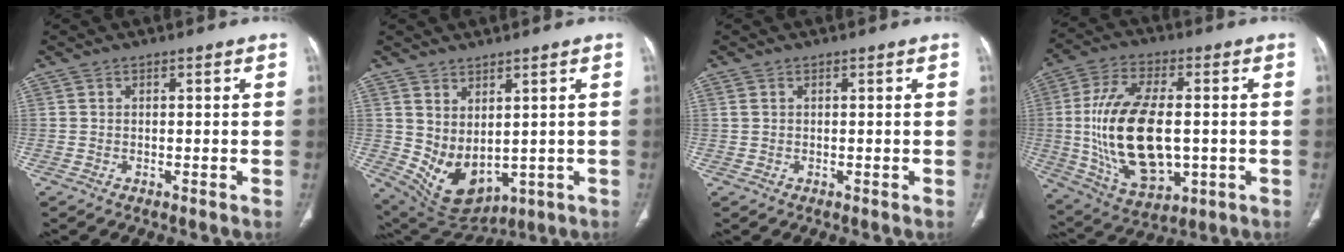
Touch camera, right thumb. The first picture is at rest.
{"total": 9.5, "force": [1.3, 6.0, 7.3], "torque": [-0.114, -0.022, 0.062]}
{"total": 0.9, "force": [0.5, 0.6, 0.6], "torque": [-0.015, 0.009, 0.013]}
{"total": 20.9, "force": [-0.7, 11.2, 17.6], "torque": [-0.332, -0.004, 0.005]}